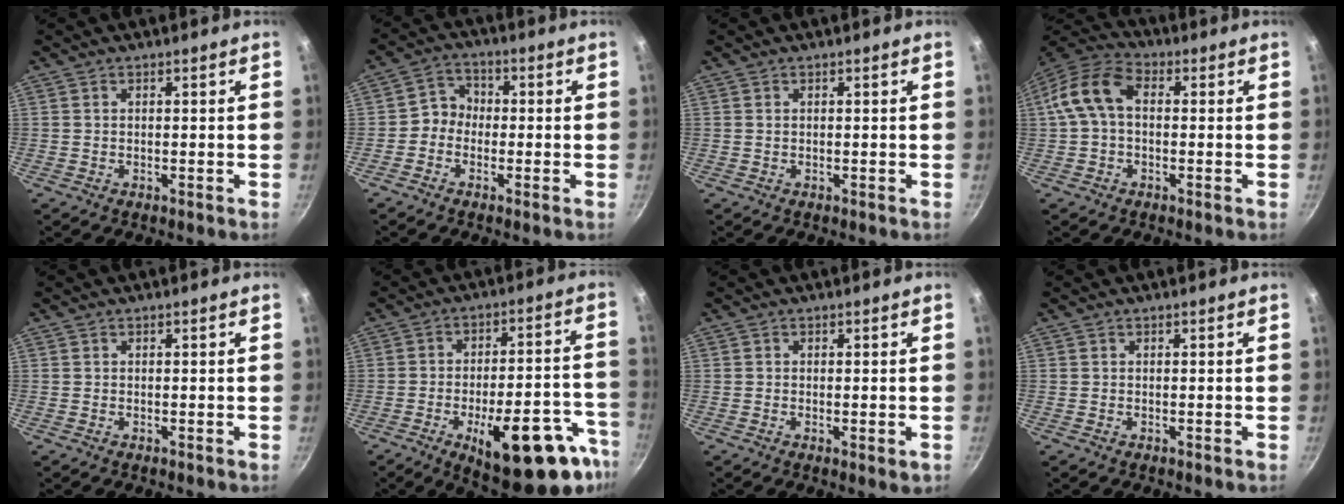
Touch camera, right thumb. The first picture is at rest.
{"total": 4.9, "force": [-1.2, 4.2, 2.3], "torque": [-0.015, 0.022, -0.038]}
{"total": 0.0}
{"total": 10.8, "force": [0.9, 6.9, 8.3], "torque": [-0.164, 0.033, 0.007]}
{"total": 0.0}
{"total": 22.0, "force": [-11.0, 7.0, 17.7], "torque": [-0.190, 0.063, -0.144]}
{"total": 2.0, "force": [-0.5, 0.6, 1.9], "torque": [-0.030, -0.007, -0.005]}
{"total": 0.0}